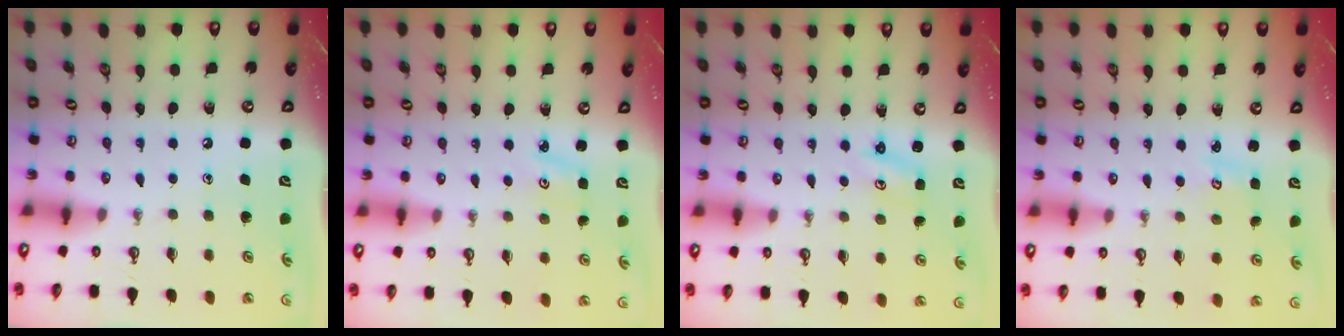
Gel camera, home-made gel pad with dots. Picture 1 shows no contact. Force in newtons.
{"total": 2.6, "press": 2.6, "slide": 0.4}
{"total": 1.7, "press": 1.7, "slide": 0.3}
{"total": 2.2, "press": 2.2, "slide": 0.3}